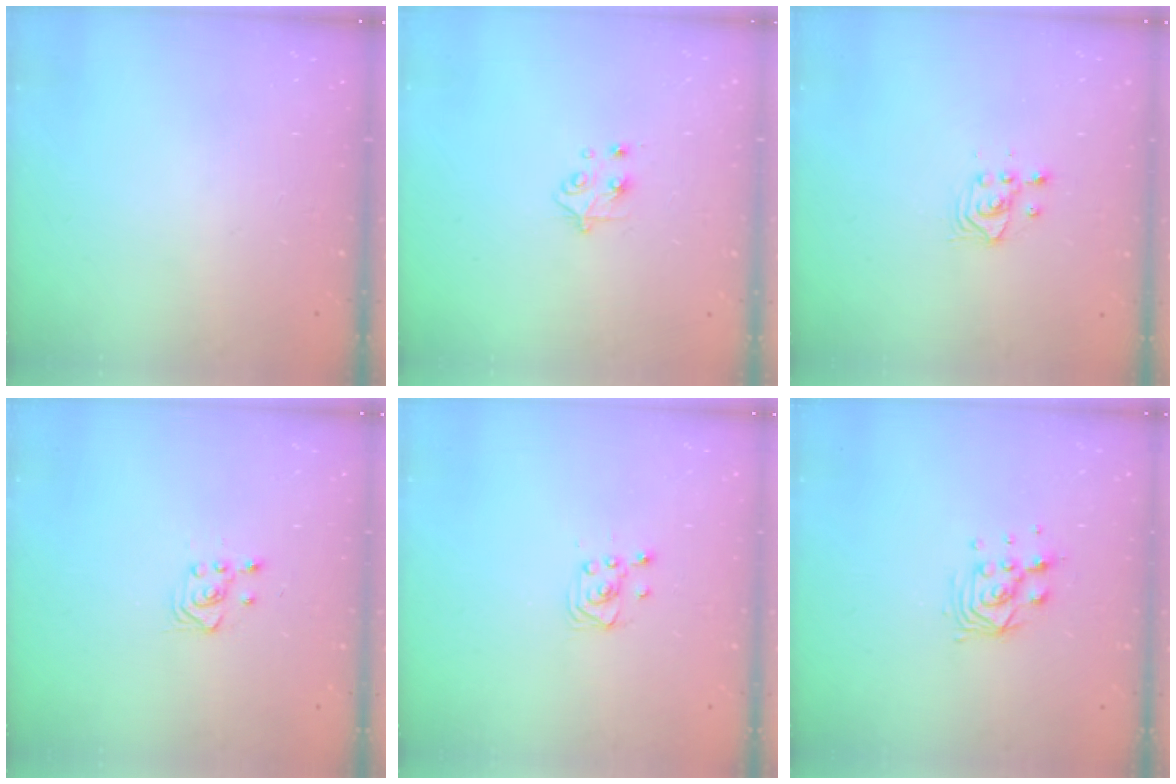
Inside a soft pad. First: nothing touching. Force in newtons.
{"total": 4.8, "press": 4.8, "slide": 0.6}
{"total": 3.4, "press": 3.4, "slide": 0.4}
{"total": 3.0, "press": 2.8, "slide": 1.0}
{"total": 2.9, "press": 2.9, "slide": 0.4}
{"total": 8.2, "press": 8.1, "slide": 0.5}